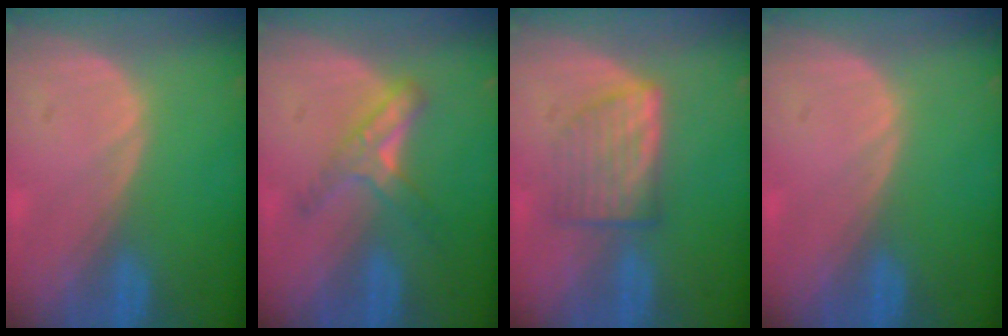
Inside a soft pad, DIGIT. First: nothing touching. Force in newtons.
{"total": 5.1, "press": 4.9, "slide": 1.6}
{"total": 5.9, "press": 5.7, "slide": 1.4}
{"total": 0.0}